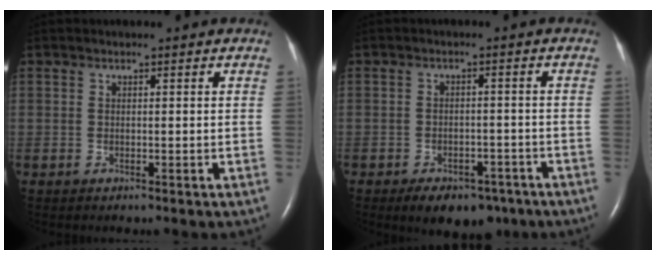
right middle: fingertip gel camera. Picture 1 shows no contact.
{"total": 8.2, "force": [-5.7, 4.5, 3.7], "torque": [-0.047, 0.009, -0.076]}